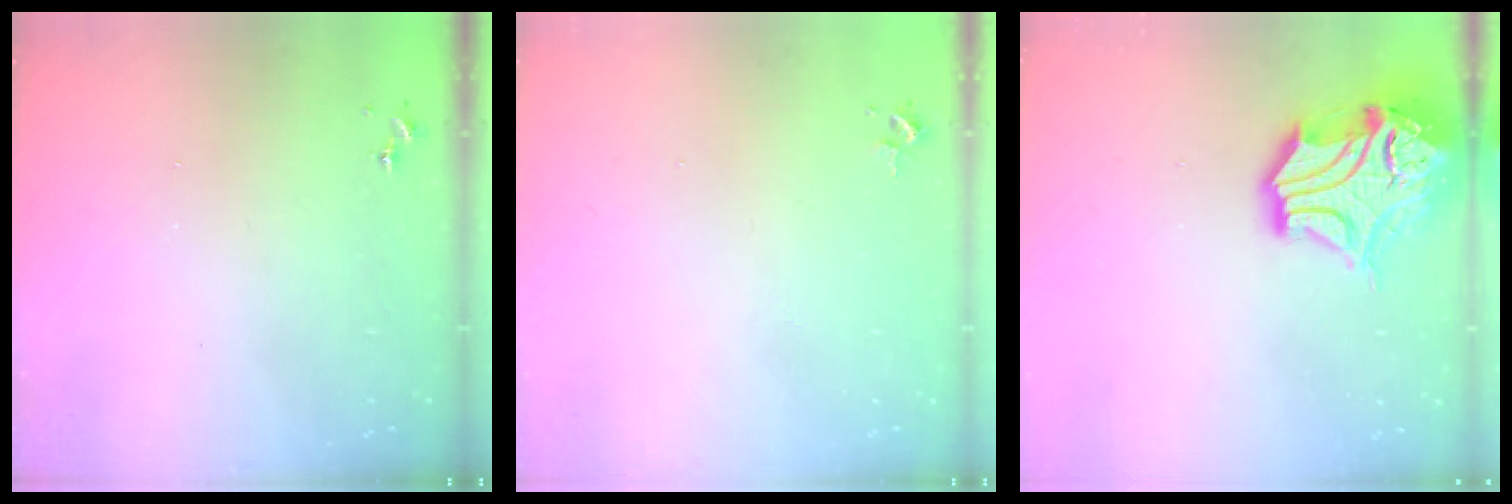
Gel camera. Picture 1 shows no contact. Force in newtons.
{"total": 2.4, "press": 2.4, "slide": 0.3}
{"total": 17.4, "press": 17.2, "slide": 2.6}